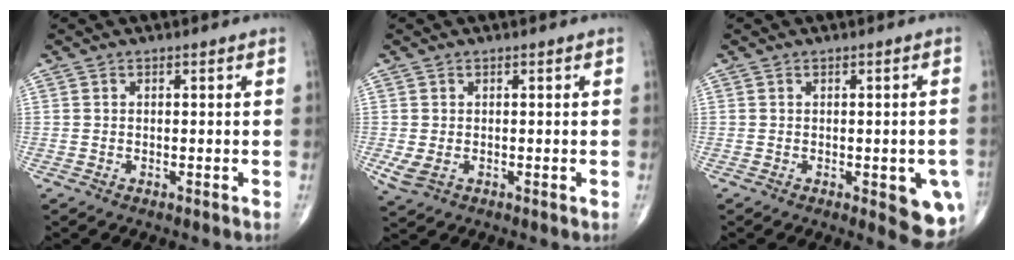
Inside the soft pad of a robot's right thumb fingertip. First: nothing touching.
{"total": 2.7, "force": [-0.3, 1.9, 2.0], "torque": [-0.049, -0.007, 0.002]}
{"total": 6.8, "force": [-2.0, 2.5, 5.9], "torque": [-0.051, -0.008, -0.018]}